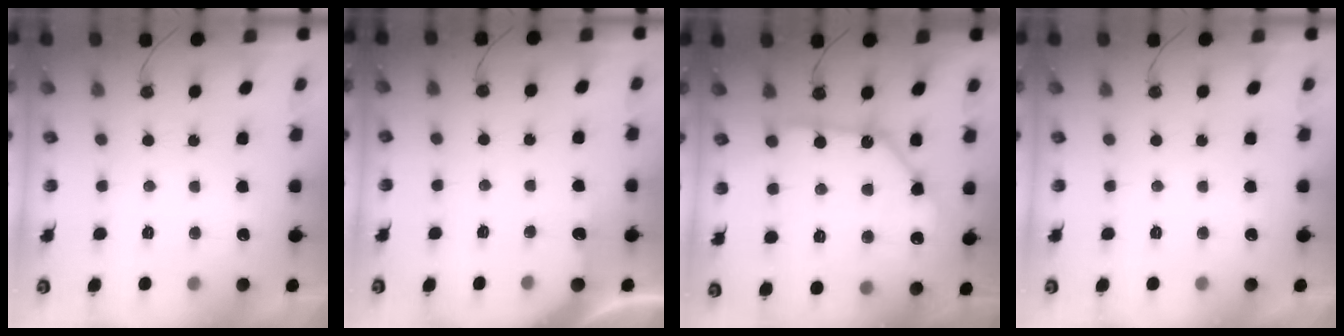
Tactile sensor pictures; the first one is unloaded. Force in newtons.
{"total": 2.7, "press": 2.7, "slide": 0.2}
{"total": 13.4, "press": 13.3, "slide": 1.5}
{"total": 0.8, "press": 0.5, "slide": 0.6}